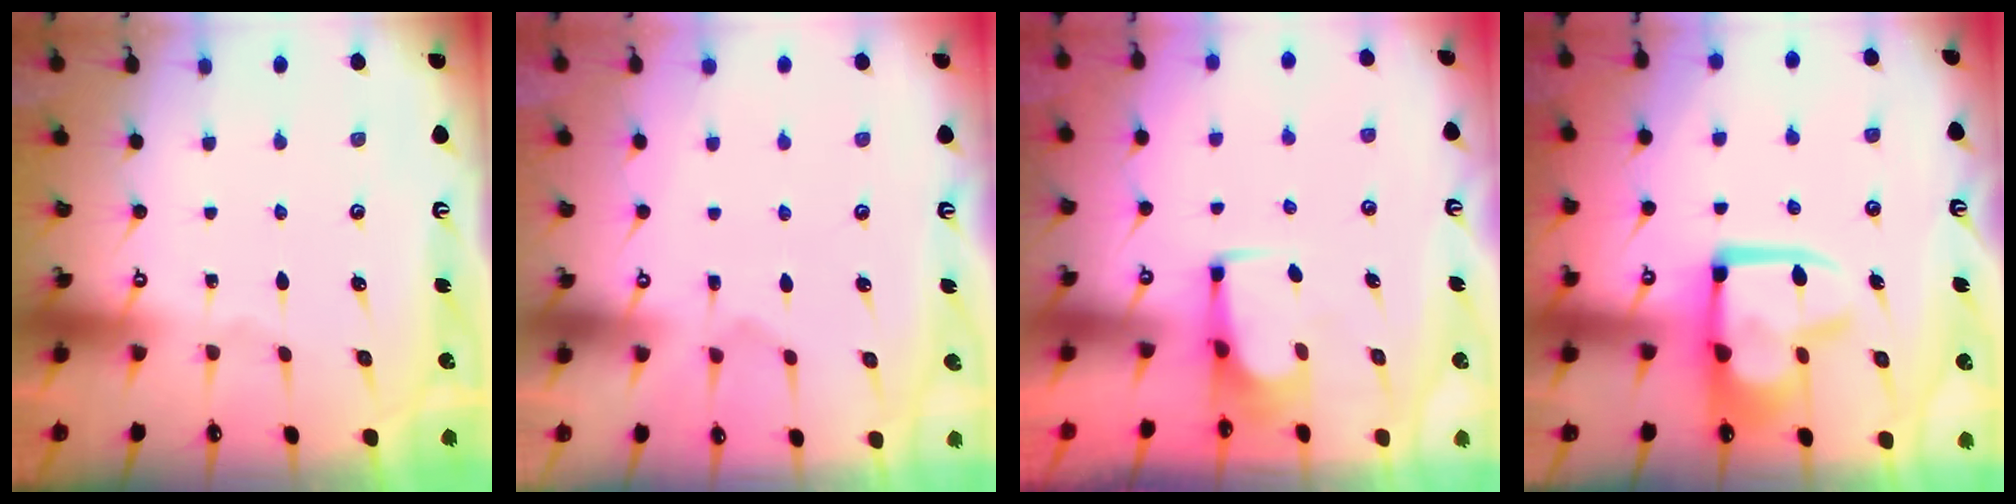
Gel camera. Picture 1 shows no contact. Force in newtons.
{"total": 2.9, "press": 2.6, "slide": 1.3}
{"total": 3.6, "press": 3.6, "slide": 0.2}
{"total": 15.0, "press": 14.9, "slide": 1.6}